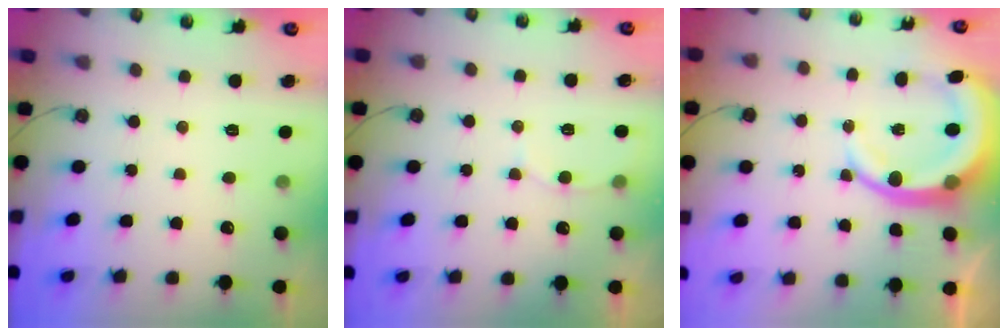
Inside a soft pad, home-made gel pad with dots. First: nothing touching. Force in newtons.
{"total": 5.0, "press": 5.0, "slide": 0.5}
{"total": 13.0, "press": 12.7, "slide": 2.8}